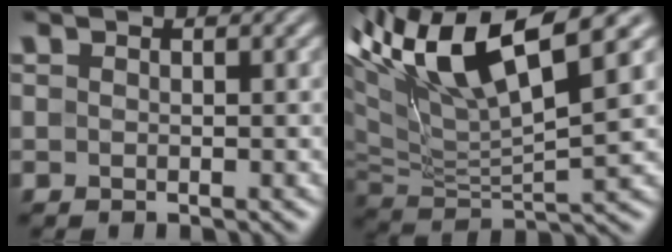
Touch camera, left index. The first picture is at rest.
{"total": 11.2, "force": [6.2, 2.7, 8.9], "torque": [-0.177, 0.024, 0.115]}